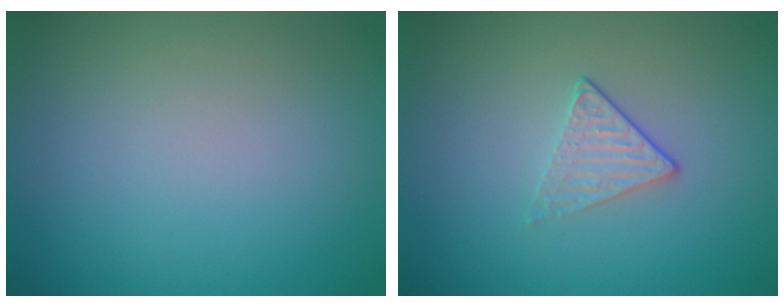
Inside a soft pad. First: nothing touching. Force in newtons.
{"total": 1.4, "press": 1.1, "slide": 0.9}